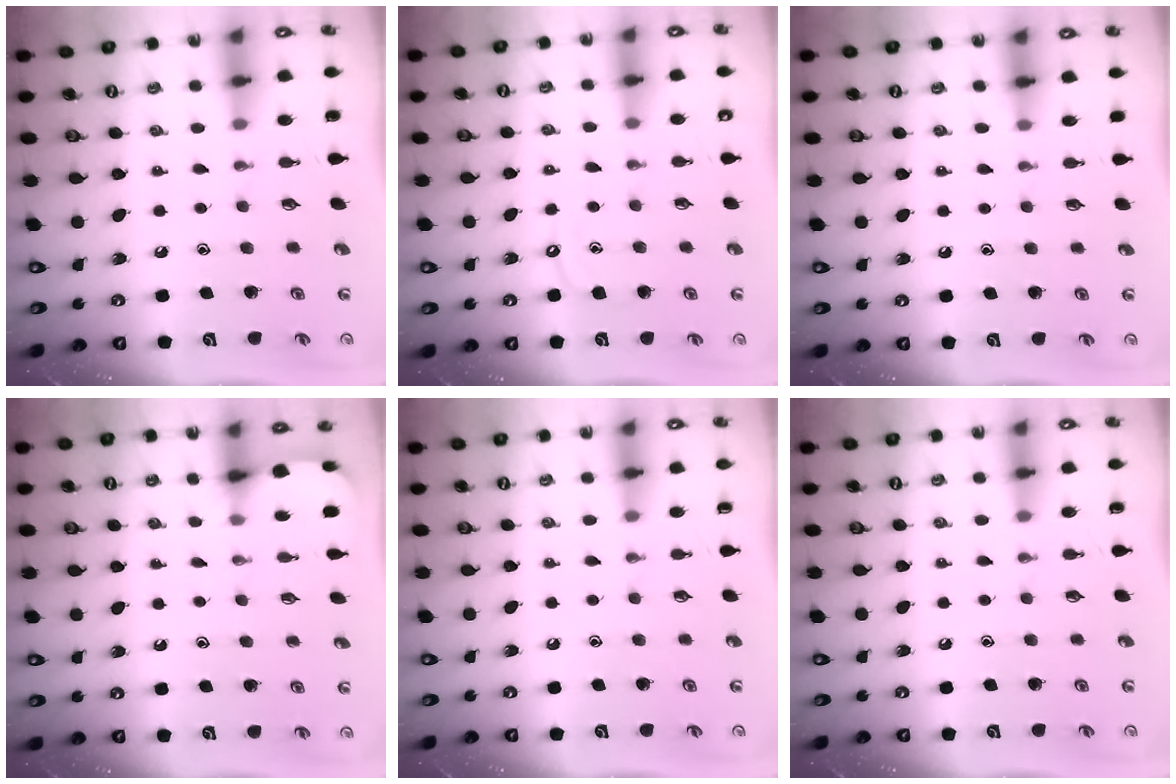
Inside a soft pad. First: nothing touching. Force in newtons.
{"total": 4.3, "press": 4.3, "slide": 0.5}
{"total": 4.0, "press": 4.0, "slide": 0.4}
{"total": 3.0, "press": 2.9, "slide": 0.3}
{"total": 0.0}
{"total": 0.0}